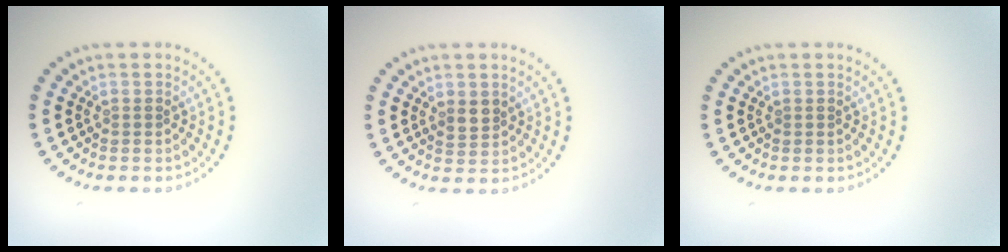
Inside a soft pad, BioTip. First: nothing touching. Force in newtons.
{"total": 1.6, "press": 1.4, "slide": 0.7}
{"total": 0.0}